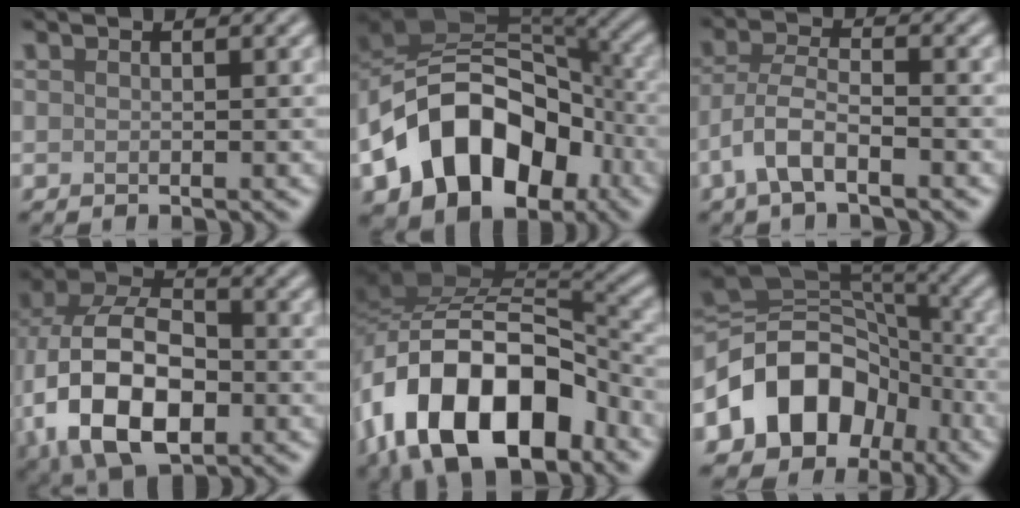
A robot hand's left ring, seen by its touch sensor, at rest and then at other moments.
{"total": 12.9, "force": [-4.7, 8.6, 8.4], "torque": [-0.143, 0.009, -0.089]}
{"total": 4.3, "force": [-2.1, 1.6, 3.3], "torque": [-0.070, 0.004, -0.050]}
{"total": 14.1, "force": [-4.0, 8.7, 10.3], "torque": [-0.212, -0.017, -0.077]}
{"total": 16.0, "force": [-7.9, 9.0, 10.6], "torque": [-0.183, -0.007, -0.146]}
{"total": 10.8, "force": [-4.5, 8.2, 5.4], "torque": [-0.081, 0.013, -0.096]}